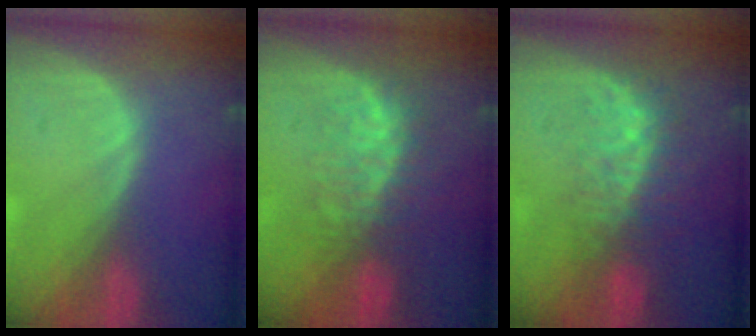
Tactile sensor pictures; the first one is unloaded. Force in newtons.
{"total": 7.7, "press": 7.3, "slide": 2.7}
{"total": 8.3, "press": 7.2, "slide": 4.1}